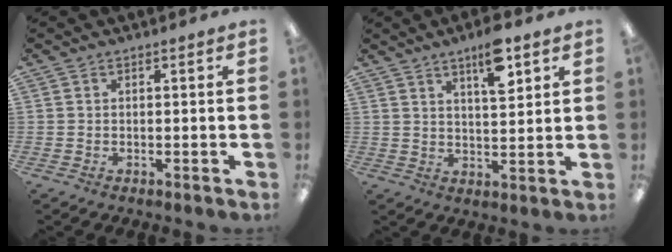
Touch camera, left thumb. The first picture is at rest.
{"total": 8.9, "force": [5.4, 2.9, 6.5], "torque": [-0.091, -0.026, 0.085]}